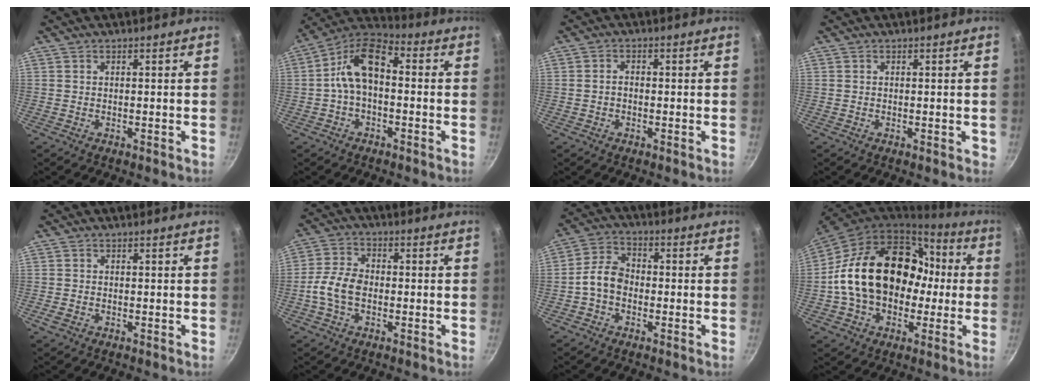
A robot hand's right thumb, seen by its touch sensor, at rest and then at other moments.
{"total": 11.0, "force": [-0.2, 6.4, 8.9], "torque": [-0.151, 0.043, -0.019]}
{"total": 1.9, "force": [-0.4, 1.4, 1.2], "torque": [-0.017, 0.012, -0.008]}
{"total": 0.7, "force": [0.0, 0.4, 0.6], "torque": [-0.003, 0.001, -0.001]}
{"total": 1.6, "force": [-0.7, 1.2, 0.9], "torque": [-0.016, -0.001, -0.013]}
{"total": 7.6, "force": [-1.5, 5.1, 5.4], "torque": [-0.098, 0.027, -0.038]}
{"total": 6.4, "force": [-1.4, 4.6, 4.3], "torque": [-0.066, 0.028, -0.041]}
{"total": 24.8, "force": [0.5, 18.0, 17.1], "torque": [-0.273, 0.062, 0.017]}